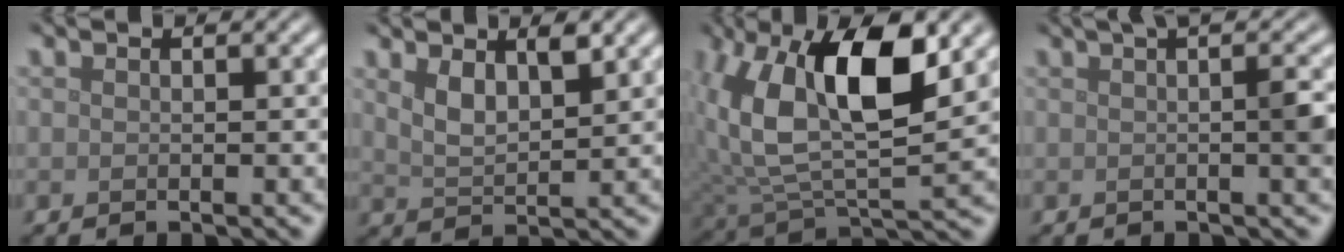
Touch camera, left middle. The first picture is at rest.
{"total": 2.9, "force": [1.6, 1.2, 2.2], "torque": [-0.048, -0.003, 0.032]}
{"total": 11.9, "force": [3.4, 5.8, 9.8], "torque": [-0.199, -0.004, 0.064]}
{"total": 4.2, "force": [0.6, 1.0, 4.0], "torque": [-0.046, 0.010, 0.006]}